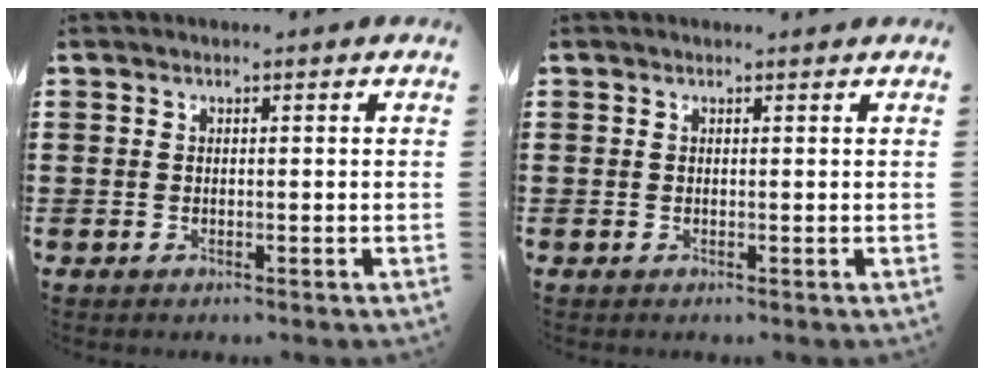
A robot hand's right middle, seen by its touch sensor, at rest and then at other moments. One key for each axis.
{"total": 0.0}